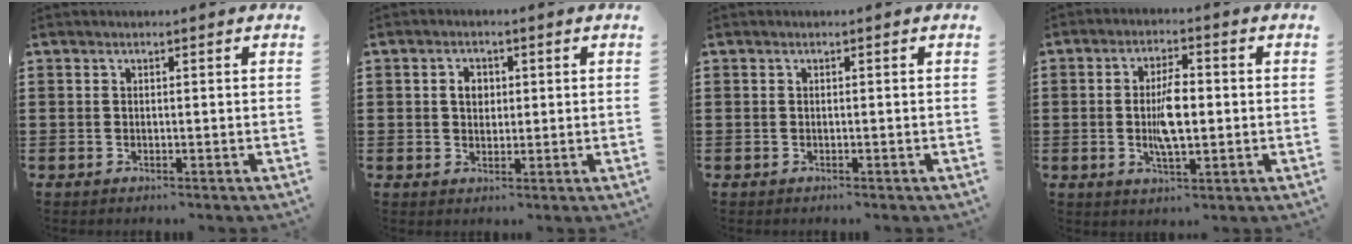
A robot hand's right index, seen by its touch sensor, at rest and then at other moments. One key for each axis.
{"total": 2.9, "fx": 0.4, "fy": 2.1, "fz": 1.9, "tx": -0.043, "ty": 0.012, "tz": 0.006}
{"total": 0.0}
{"total": 6.6, "fx": -0.4, "fy": 2.4, "fz": 6.1, "tx": -0.131, "ty": -0.002, "tz": -0.013}